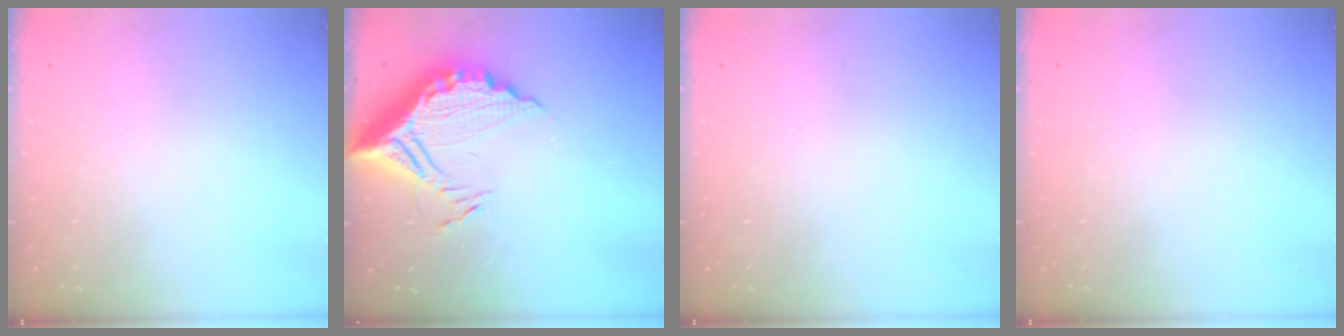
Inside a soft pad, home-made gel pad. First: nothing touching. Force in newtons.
{"total": 16.3, "press": 16.3, "slide": 1.3}
{"total": 0.0}
{"total": 0.0}